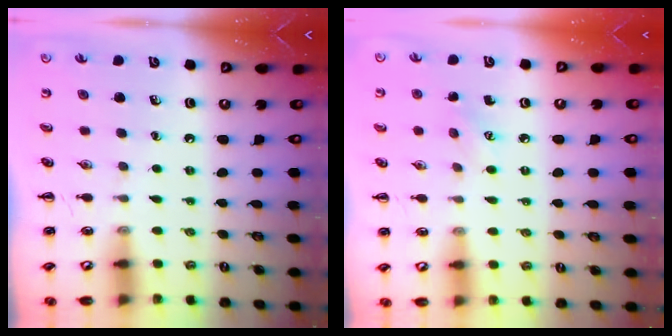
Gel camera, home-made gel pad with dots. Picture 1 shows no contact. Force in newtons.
{"total": 4.0, "press": 3.9, "slide": 1.1}